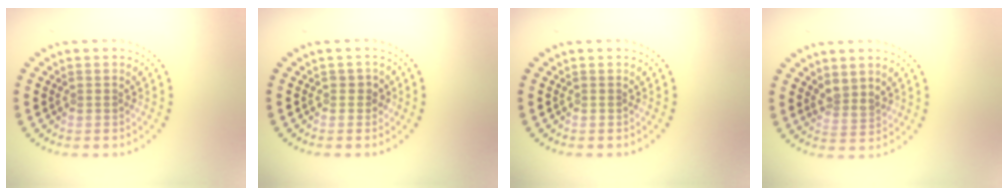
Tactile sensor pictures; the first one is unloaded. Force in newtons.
{"total": 1.0, "press": 0.9, "slide": 0.5}
{"total": 0.0}
{"total": 2.0, "press": 1.6, "slide": 1.3}